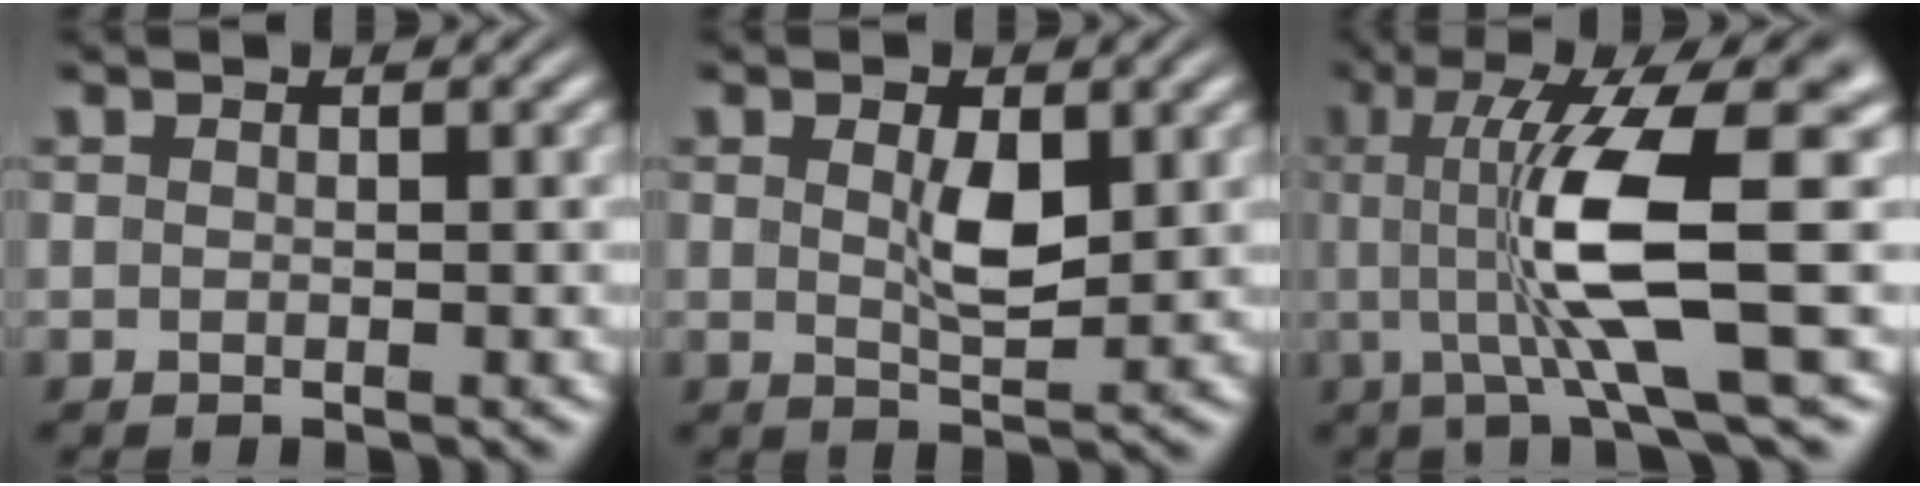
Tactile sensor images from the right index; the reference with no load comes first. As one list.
[{"total": 2.7, "force": [0.6, 1.0, 2.4], "torque": [-0.045, -0.018, 0.016]}, {"total": 10.2, "force": [1.0, 2.0, 10.0], "torque": [-0.173, 0.007, 0.014]}]